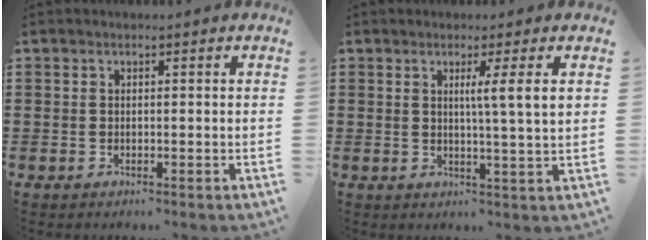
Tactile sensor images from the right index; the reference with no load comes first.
{"total": 4.5, "force": [1.4, -0.7, 4.2], "torque": [-0.077, -0.010, 0.018]}